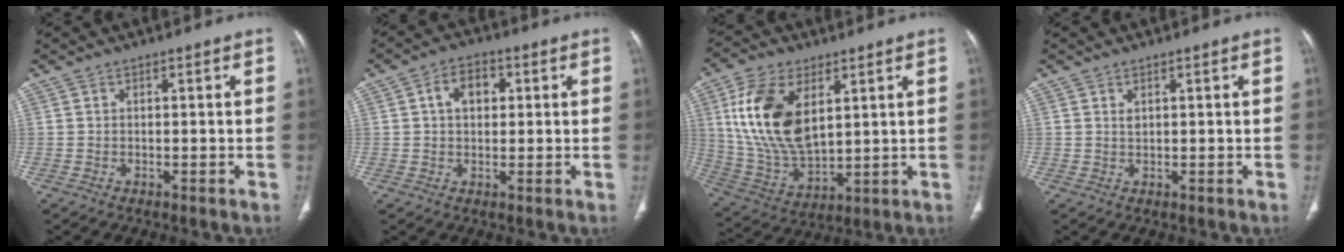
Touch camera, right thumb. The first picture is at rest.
{"total": 6.1, "force": [1.5, 4.2, 4.1], "torque": [-0.051, 0.008, 0.020]}
{"total": 17.7, "force": [5.6, 9.8, 13.6], "torque": [-0.252, -0.022, 0.117]}
{"total": 1.0, "force": [0.6, 0.5, 0.7], "torque": [-0.010, -0.003, 0.013]}